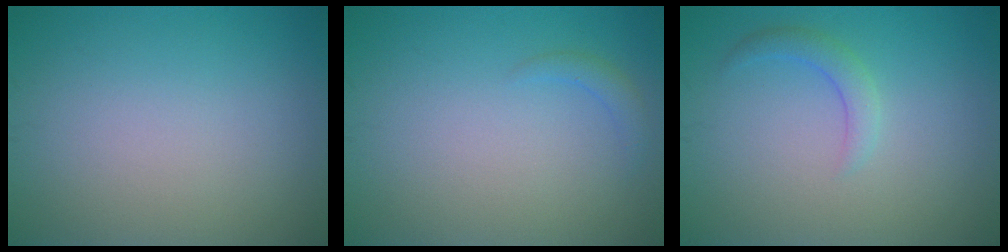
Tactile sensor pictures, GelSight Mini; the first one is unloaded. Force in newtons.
{"total": 1.1, "press": 1.1, "slide": 0.1}
{"total": 1.7, "press": 1.7, "slide": 0.1}